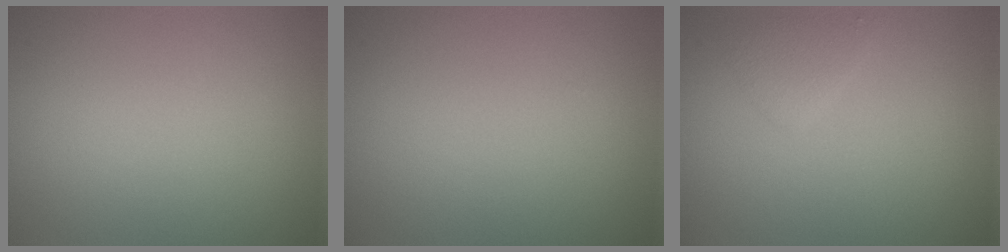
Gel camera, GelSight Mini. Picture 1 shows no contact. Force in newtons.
{"total": 0.0}
{"total": 1.3, "press": 1.3, "slide": 0.1}